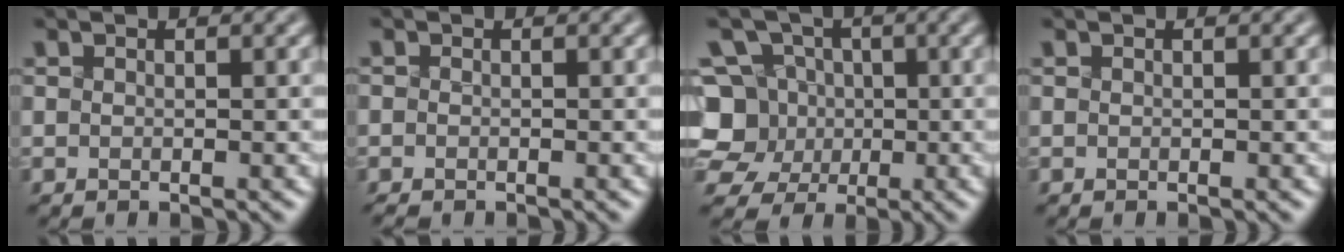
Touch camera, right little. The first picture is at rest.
{"total": 0.8, "force": [-0.8, 0.2, -0.1], "torque": [0.012, -0.003, -0.010]}
{"total": 6.6, "force": [-0.9, 6.2, 2.0], "torque": [-0.046, 0.030, -0.044]}
{"total": 0.0}